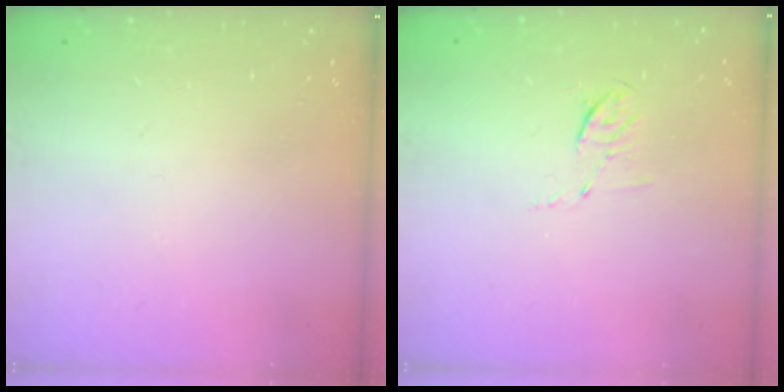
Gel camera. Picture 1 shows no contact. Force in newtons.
{"total": 4.2, "press": 3.9, "slide": 1.6}